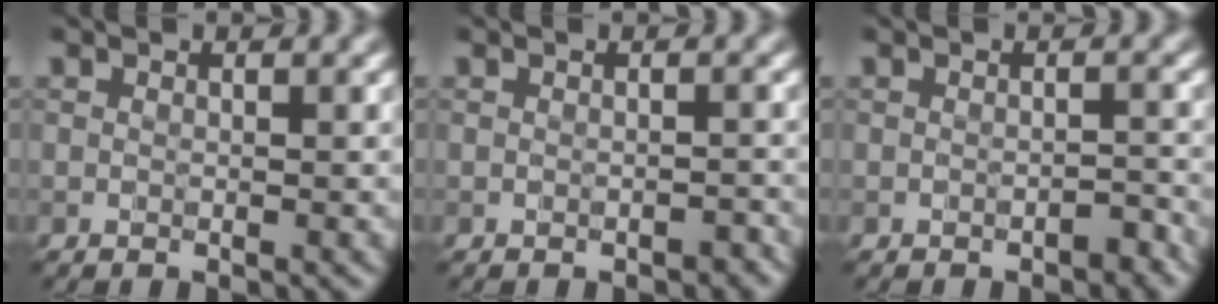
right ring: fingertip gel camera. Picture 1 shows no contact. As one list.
[{"total": 1.1, "force": [-0.7, 0.6, 0.6], "torque": [-0.009, -0.002, -0.009]}, {"total": 1.2, "force": [-0.8, 0.6, 0.8], "torque": [-0.010, 0.002, -0.013]}]